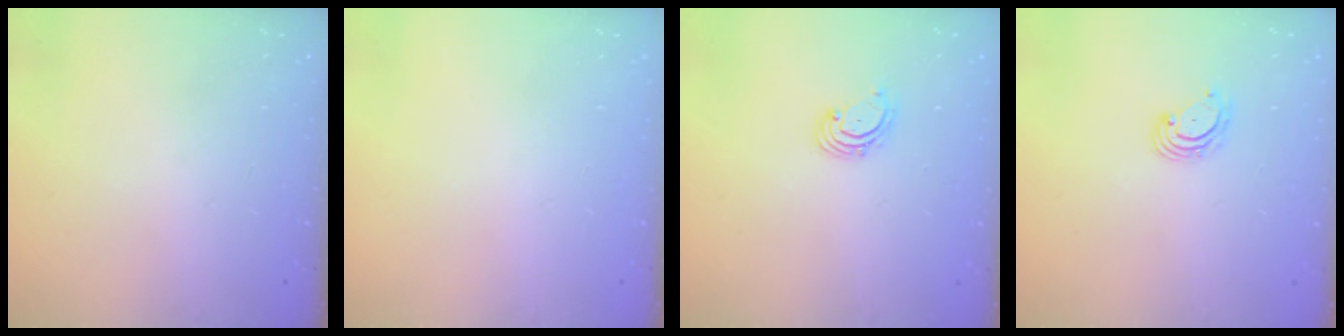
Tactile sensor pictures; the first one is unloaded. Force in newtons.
{"total": 0.0}
{"total": 1.8, "press": 1.7, "slide": 0.6}
{"total": 3.7, "press": 3.7, "slide": 0.4}